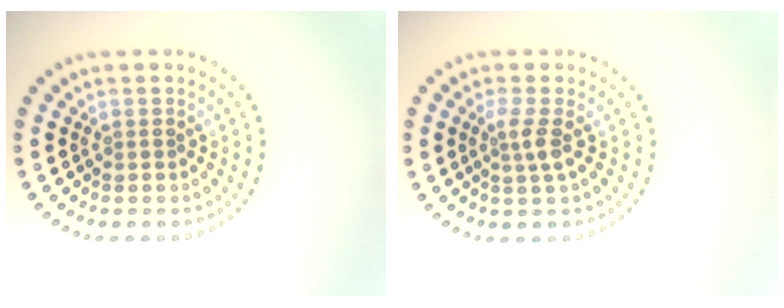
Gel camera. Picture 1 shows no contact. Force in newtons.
{"total": 1.8, "press": 1.3, "slide": 1.2}